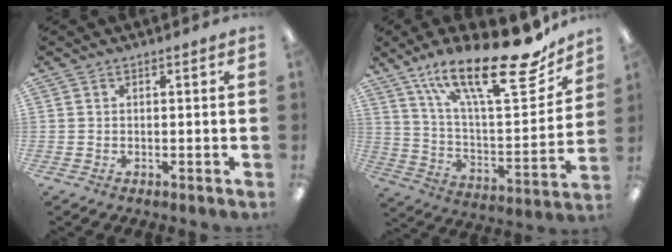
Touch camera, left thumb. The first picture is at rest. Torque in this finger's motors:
{"motor_torque": [0.53, 0.37, 1.42, -1.35, 0.39]}